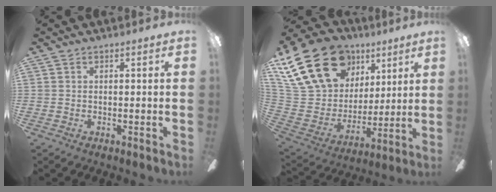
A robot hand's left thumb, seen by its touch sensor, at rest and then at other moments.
{"total": 27.3, "force": [14.2, 18.4, 14.3], "torque": [-0.295, -0.055, 0.283]}